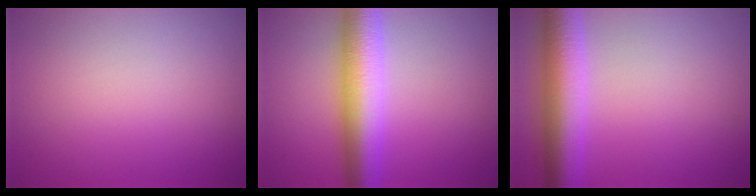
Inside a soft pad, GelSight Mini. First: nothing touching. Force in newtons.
{"total": 7.5, "press": 7.5, "slide": 0.1}
{"total": 6.6, "press": 6.6, "slide": 0.1}